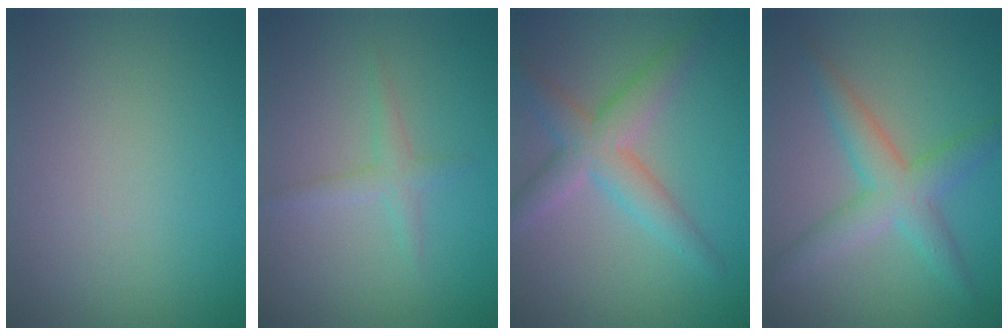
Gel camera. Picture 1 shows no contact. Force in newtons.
{"total": 1.6, "press": 1.6, "slide": 0.1}
{"total": 4.6, "press": 4.6, "slide": 0.1}
{"total": 4.4, "press": 4.4, "slide": 0.2}